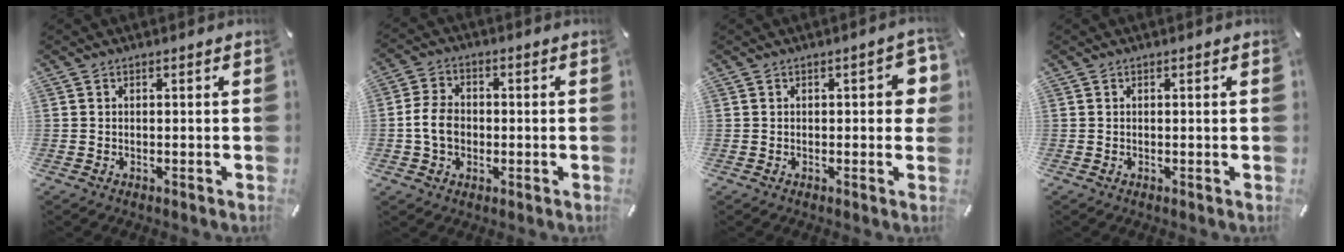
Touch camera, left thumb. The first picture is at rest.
{"total": 7.0, "force": [-1.1, 5.5, 4.1], "torque": [-0.095, 0.010, -0.020]}
{"total": 5.4, "force": [0.6, 2.3, 4.9], "torque": [-0.057, 0.002, 0.003]}
{"total": 0.0}